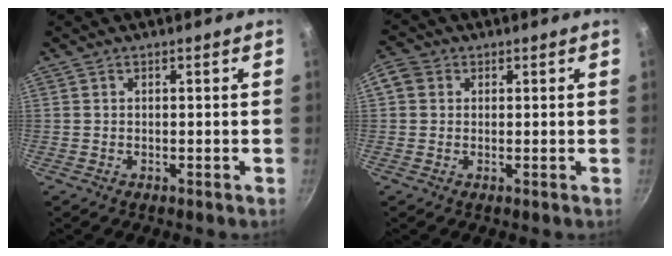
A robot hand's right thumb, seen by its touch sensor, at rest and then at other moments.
{"total": 3.3, "force": [0.7, 2.9, 1.4], "torque": [-0.019, 0.003, 0.002]}